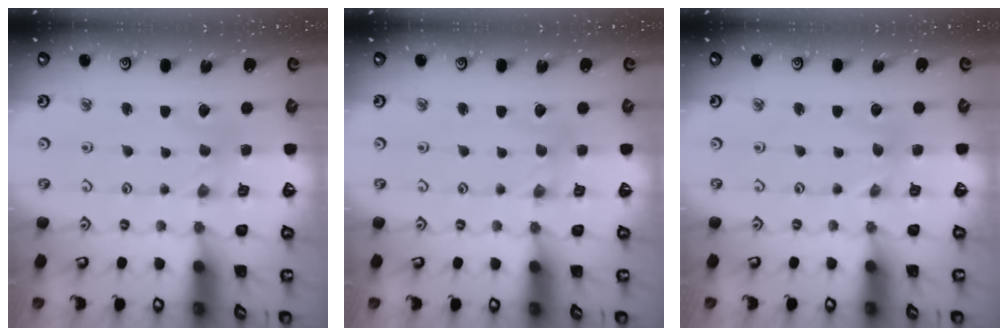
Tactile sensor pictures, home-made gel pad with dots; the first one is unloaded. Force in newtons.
{"total": 0.0}
{"total": 0.0}